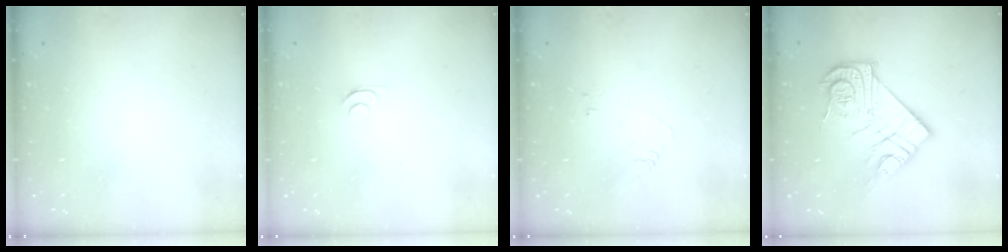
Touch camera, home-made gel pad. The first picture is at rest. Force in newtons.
{"total": 4.4, "press": 4.3, "slide": 0.6}
{"total": 6.0, "press": 6.0, "slide": 0.7}
{"total": 16.9, "press": 16.9, "slide": 1.5}